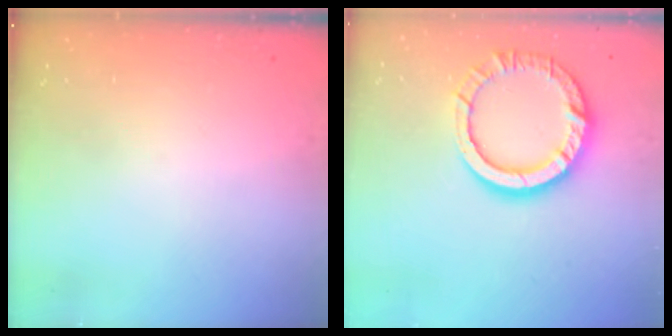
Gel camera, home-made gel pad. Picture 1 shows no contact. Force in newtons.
{"total": 13.5, "press": 13.5, "slide": 1.3}